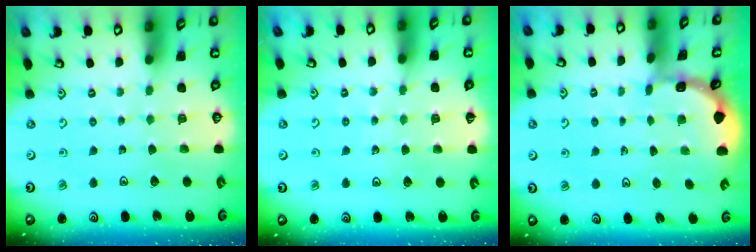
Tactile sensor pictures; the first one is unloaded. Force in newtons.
{"total": 4.7, "press": 4.6, "slide": 1.2}
{"total": 1.0, "press": 1.0, "slide": 0.2}